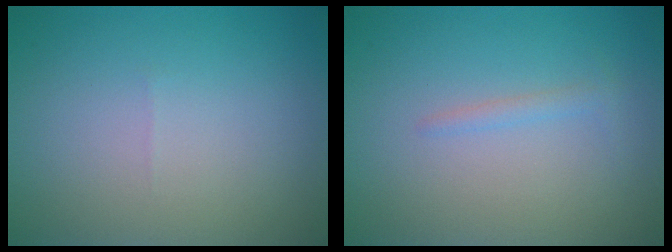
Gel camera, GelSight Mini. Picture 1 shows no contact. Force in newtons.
{"total": 0.9, "press": 0.9, "slide": 0.1}